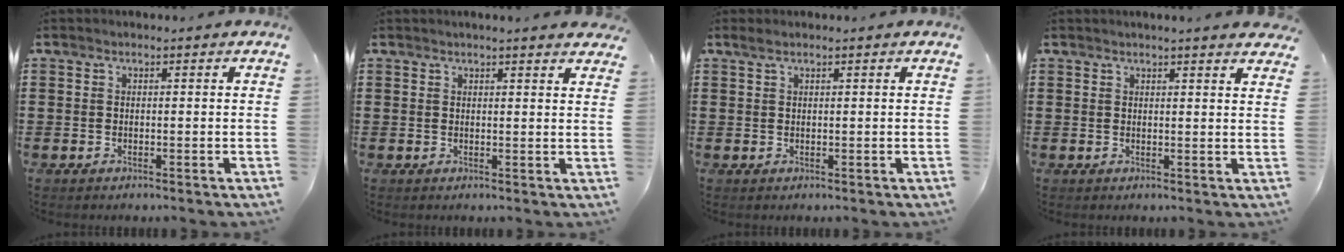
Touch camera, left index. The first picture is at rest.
{"total": 1.5, "force": [1.4, -0.1, 0.6], "torque": [-0.014, 0.001, 0.027]}
{"total": 0.7, "force": [0.4, 0.0, 0.5], "torque": [-0.010, 0.000, 0.008]}
{"total": 1.7, "force": [1.6, -0.1, 0.6], "torque": [-0.015, 0.000, 0.031]}